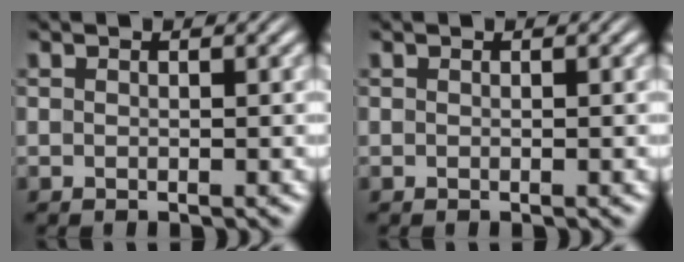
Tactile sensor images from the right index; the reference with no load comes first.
{"total": 0.0}